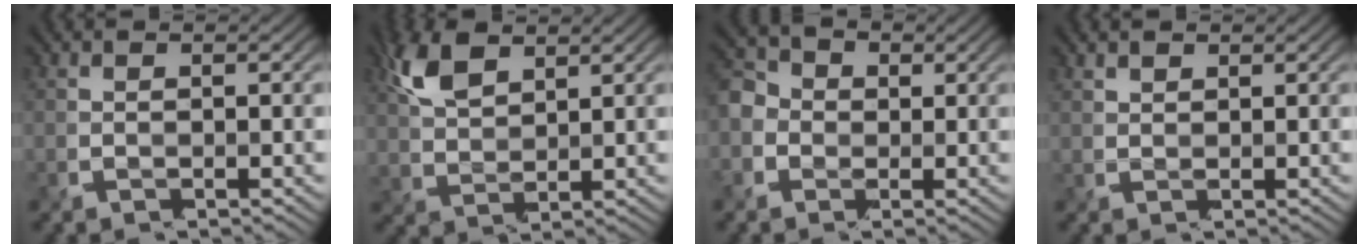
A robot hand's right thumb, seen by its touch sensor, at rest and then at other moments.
{"total": 5.9, "force": [3.6, 2.5, 4.0], "torque": [-0.108, 0.001, 0.084]}
{"total": 5.3, "force": [-0.5, 4.4, 2.9], "torque": [-0.100, 0.006, -0.022]}
{"total": 1.2, "force": [1.1, 0.1, 0.4], "torque": [-0.022, -0.007, 0.031]}